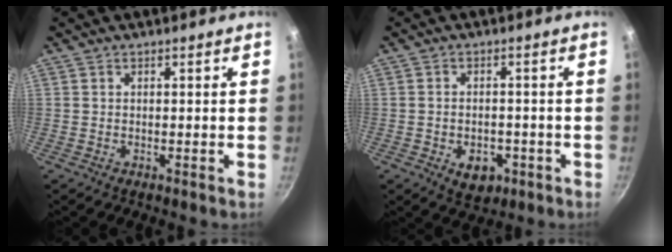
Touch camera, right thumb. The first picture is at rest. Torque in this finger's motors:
{"motor_torque": [-0.32, 0.37, -0.11, 0.08, 0.12]}